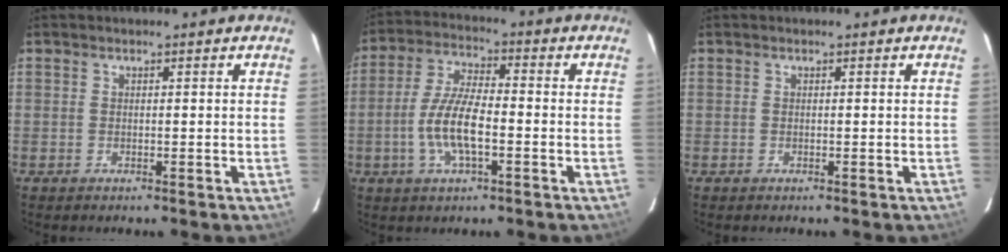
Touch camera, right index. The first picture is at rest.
{"total": 9.9, "force": [-2.8, 3.1, 9.0], "torque": [-0.183, 0.004, -0.055]}
{"total": 0.0}